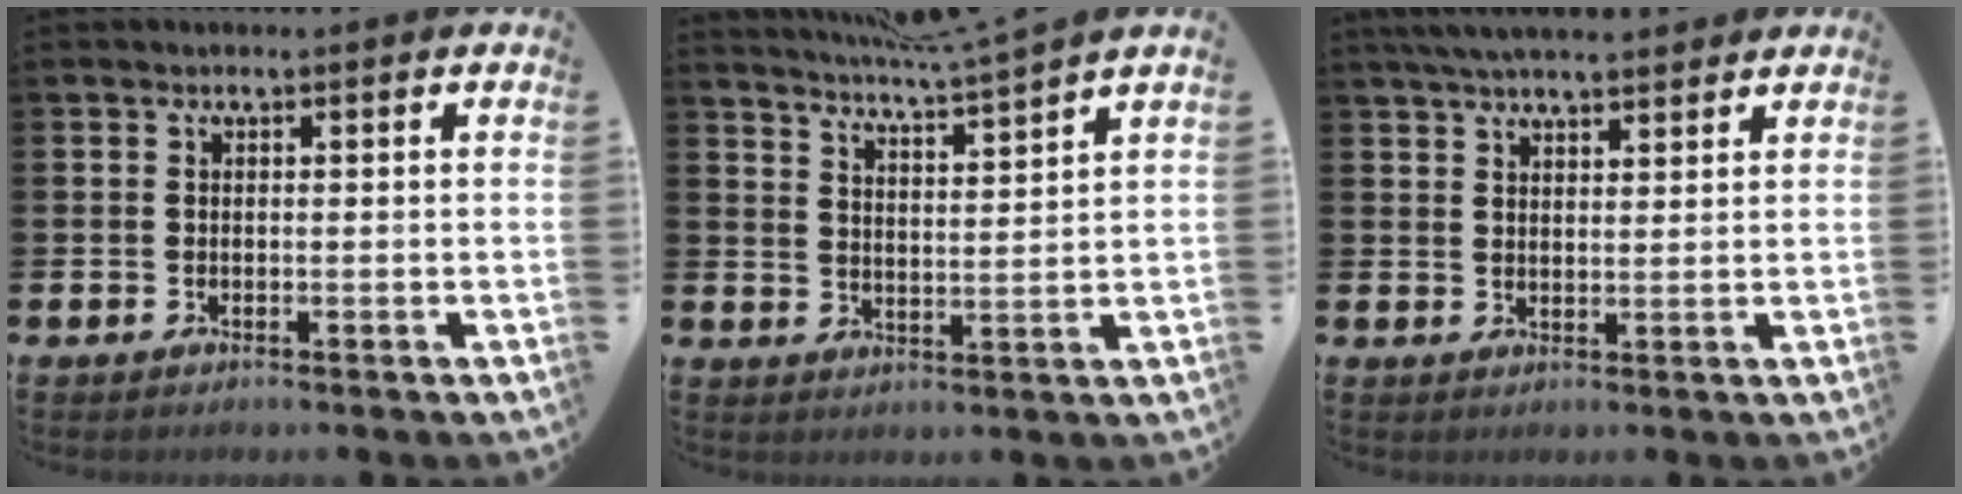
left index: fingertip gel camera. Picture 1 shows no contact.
{"total": 5.6, "force": [5.3, -0.9, 1.4], "torque": [-0.047, -0.032, 0.095]}
{"total": 4.9, "force": [4.7, 0.8, 1.3], "torque": [-0.033, -0.012, 0.086]}